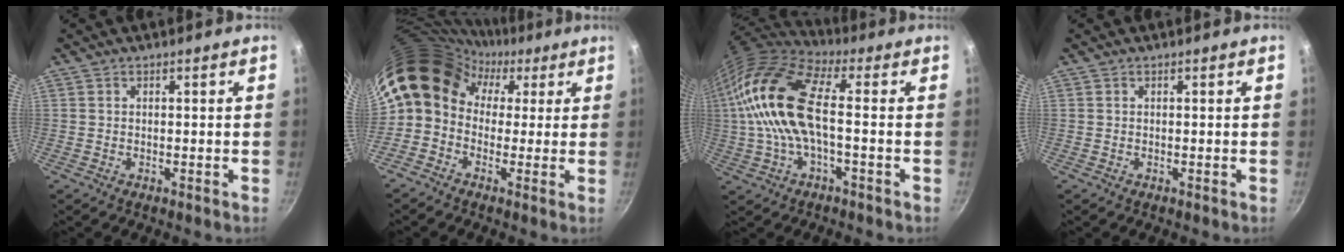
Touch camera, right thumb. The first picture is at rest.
{"total": 14.8, "force": [2.3, 12.3, 7.9], "torque": [-0.121, 0.049, 0.013]}
{"total": 17.4, "force": [0.5, 7.5, 15.7], "torque": [-0.313, 0.020, -0.002]}
{"total": 0.0}